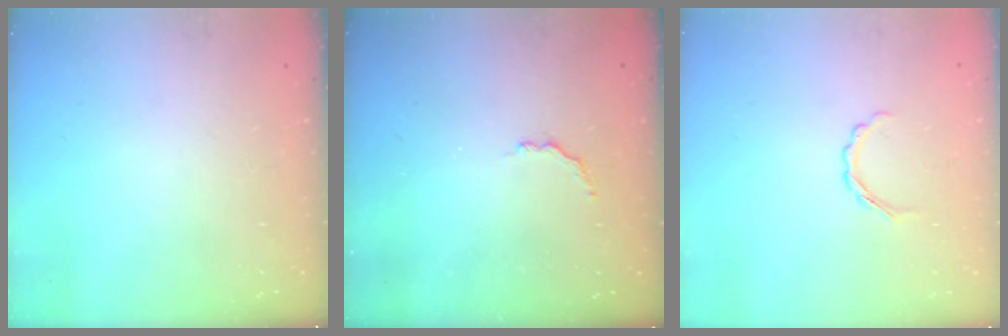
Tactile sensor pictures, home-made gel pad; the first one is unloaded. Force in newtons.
{"total": 2.9, "press": 2.7, "slide": 0.9}
{"total": 3.1, "press": 3.0, "slide": 0.8}